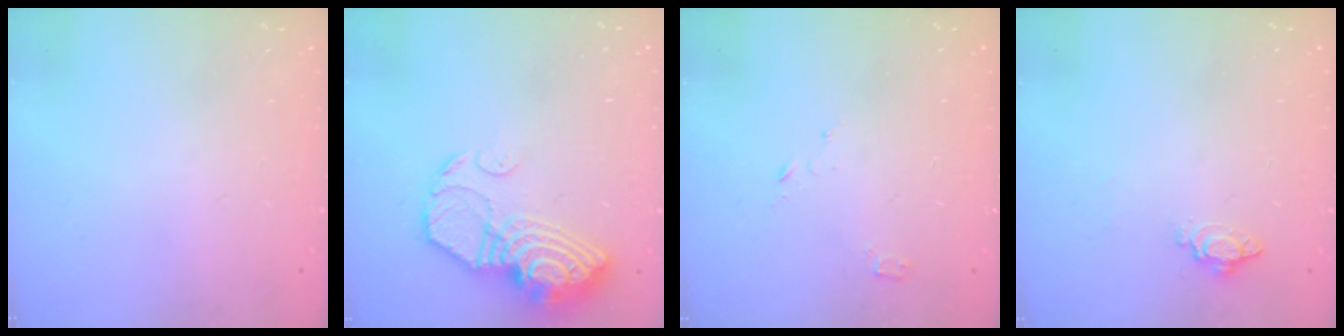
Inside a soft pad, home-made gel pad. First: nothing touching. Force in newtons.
{"total": 15.6, "press": 15.5, "slide": 1.8}
{"total": 3.2, "press": 3.2, "slide": 0.3}
{"total": 5.6, "press": 5.6, "slide": 0.7}